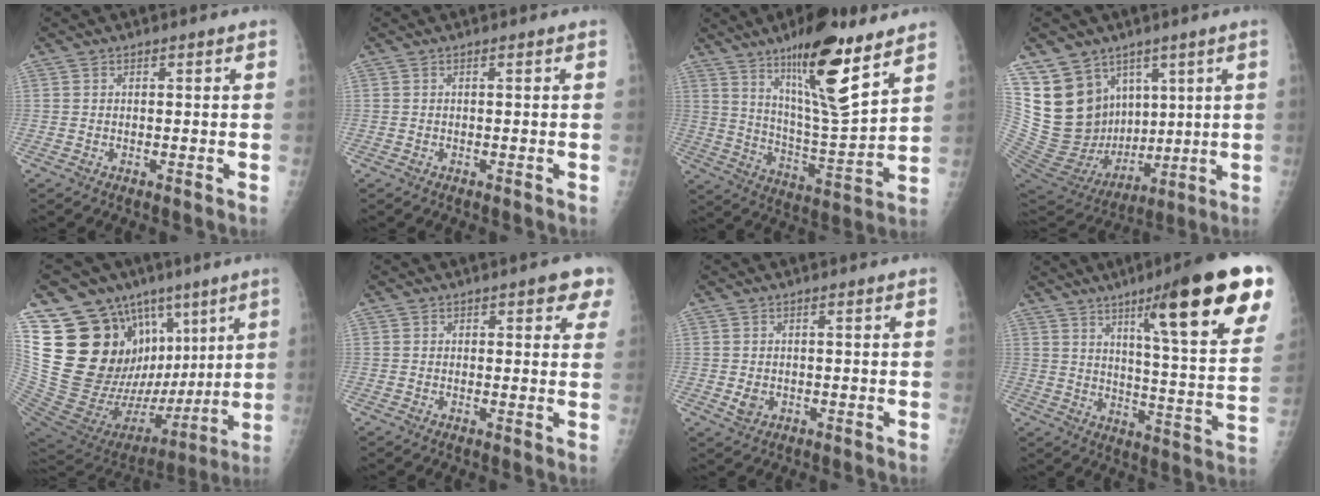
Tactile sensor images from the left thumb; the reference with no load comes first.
{"total": 0.0}
{"total": 18.2, "force": [11.1, 3.9, 13.8], "torque": [-0.204, -0.071, 0.192]}
{"total": 19.6, "force": [8.9, 14.9, 9.2], "torque": [-0.147, -0.021, 0.201]}
{"total": 31.5, "force": [8.9, 19.8, 22.9], "torque": [-0.347, -0.002, 0.172]}
{"total": 4.8, "force": [2.7, 2.5, 3.1], "torque": [0.005, -0.007, 0.024]}
{"total": 1.9, "force": [-0.2, 1.3, 1.3], "torque": [-0.021, -0.002, 0.001]}
{"total": 24.9, "force": [13.3, 3.7, 20.7], "torque": [-0.265, -0.048, 0.193]}